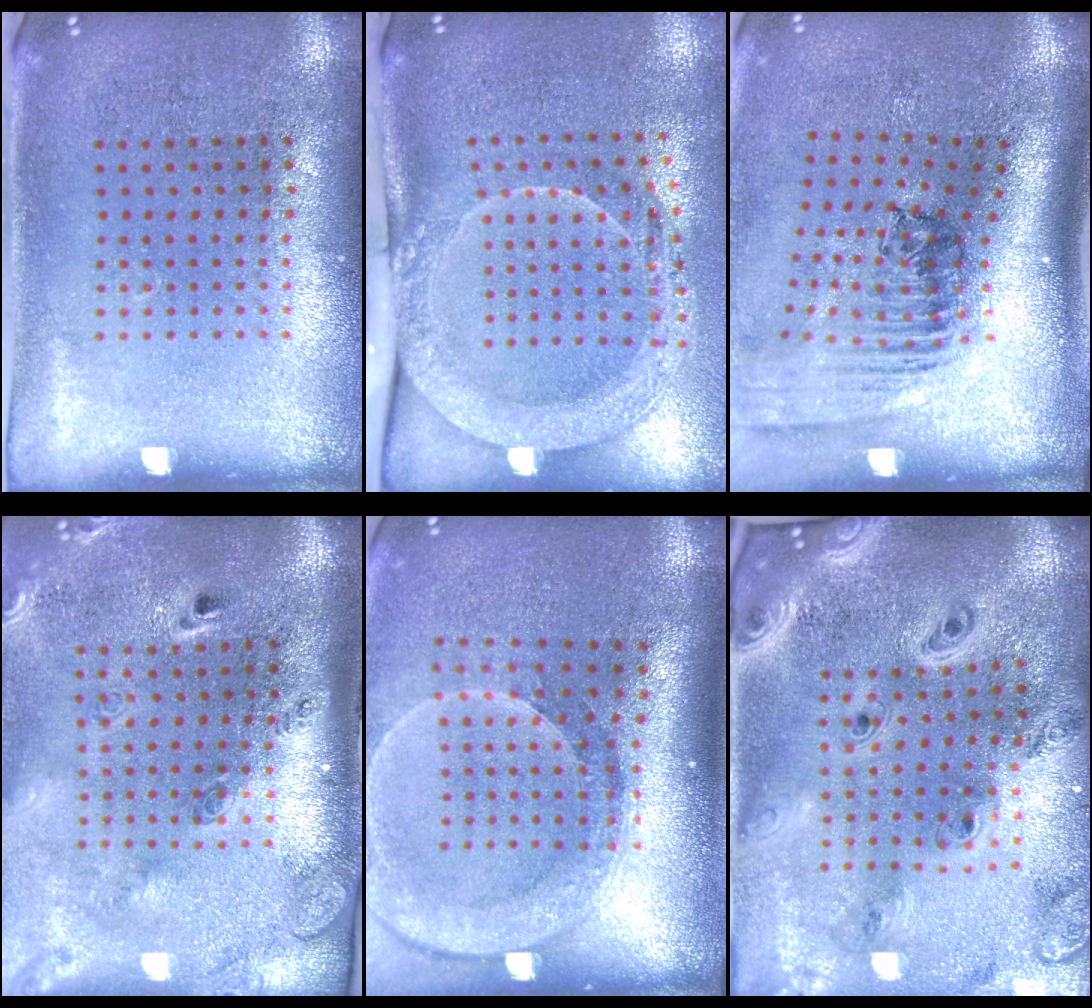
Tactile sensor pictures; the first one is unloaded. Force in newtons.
{"total": 2.1, "press": 2.0, "slide": 0.5}
{"total": 2.5, "press": 1.8, "slide": 1.8}
{"total": 2.9, "press": 2.0, "slide": 2.1}
{"total": 2.6, "press": 2.0, "slide": 1.7}
{"total": 3.4, "press": 2.7, "slide": 2.0}